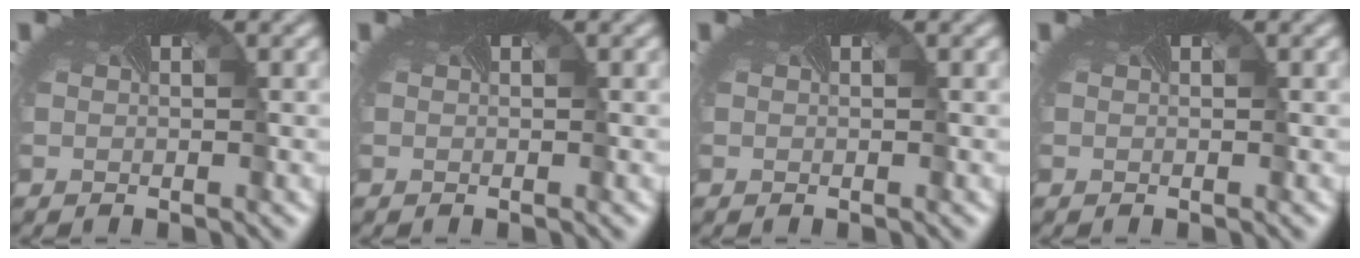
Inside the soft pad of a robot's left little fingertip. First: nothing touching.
{"total": 0.0}
{"total": 0.0}
{"total": 0.0}